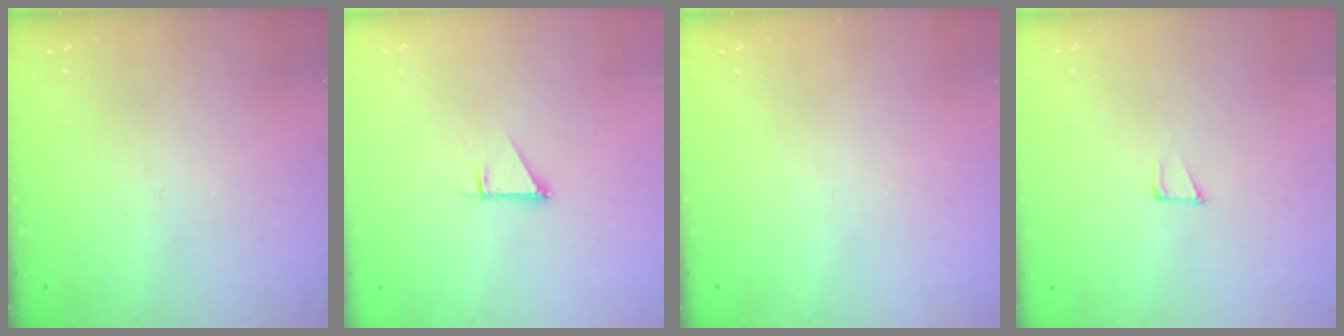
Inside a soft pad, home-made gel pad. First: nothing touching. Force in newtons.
{"total": 1.0, "press": 1.0, "slide": 0.1}
{"total": 0.0}
{"total": 7.0, "press": 6.8, "slide": 1.4}